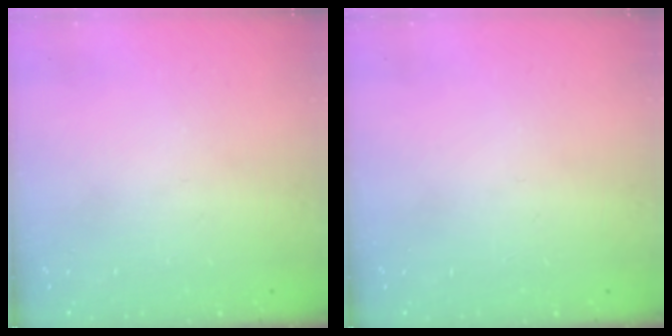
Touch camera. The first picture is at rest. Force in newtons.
{"total": 0.0}